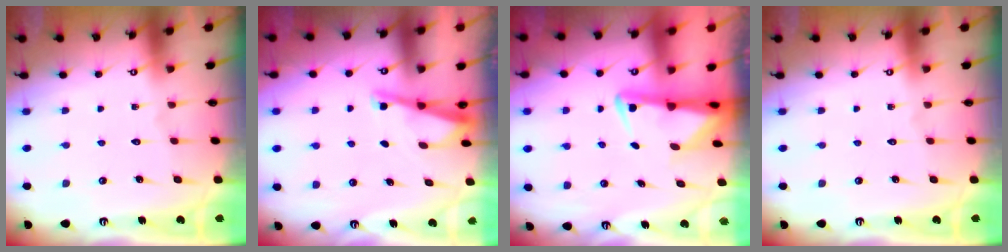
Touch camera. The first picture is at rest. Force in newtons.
{"total": 3.5, "press": 3.4, "slide": 0.4}
{"total": 3.6, "press": 3.5, "slide": 0.7}
{"total": 0.0}